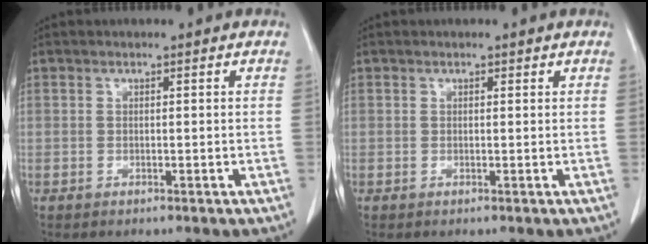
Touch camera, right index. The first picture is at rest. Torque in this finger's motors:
{"motor_torque": [-0.07, 0.06, 0.03, -0.01]}